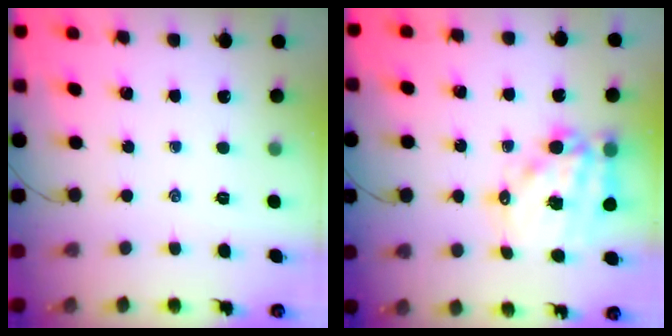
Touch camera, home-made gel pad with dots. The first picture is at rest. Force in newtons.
{"total": 15.4, "press": 14.9, "slide": 3.6}